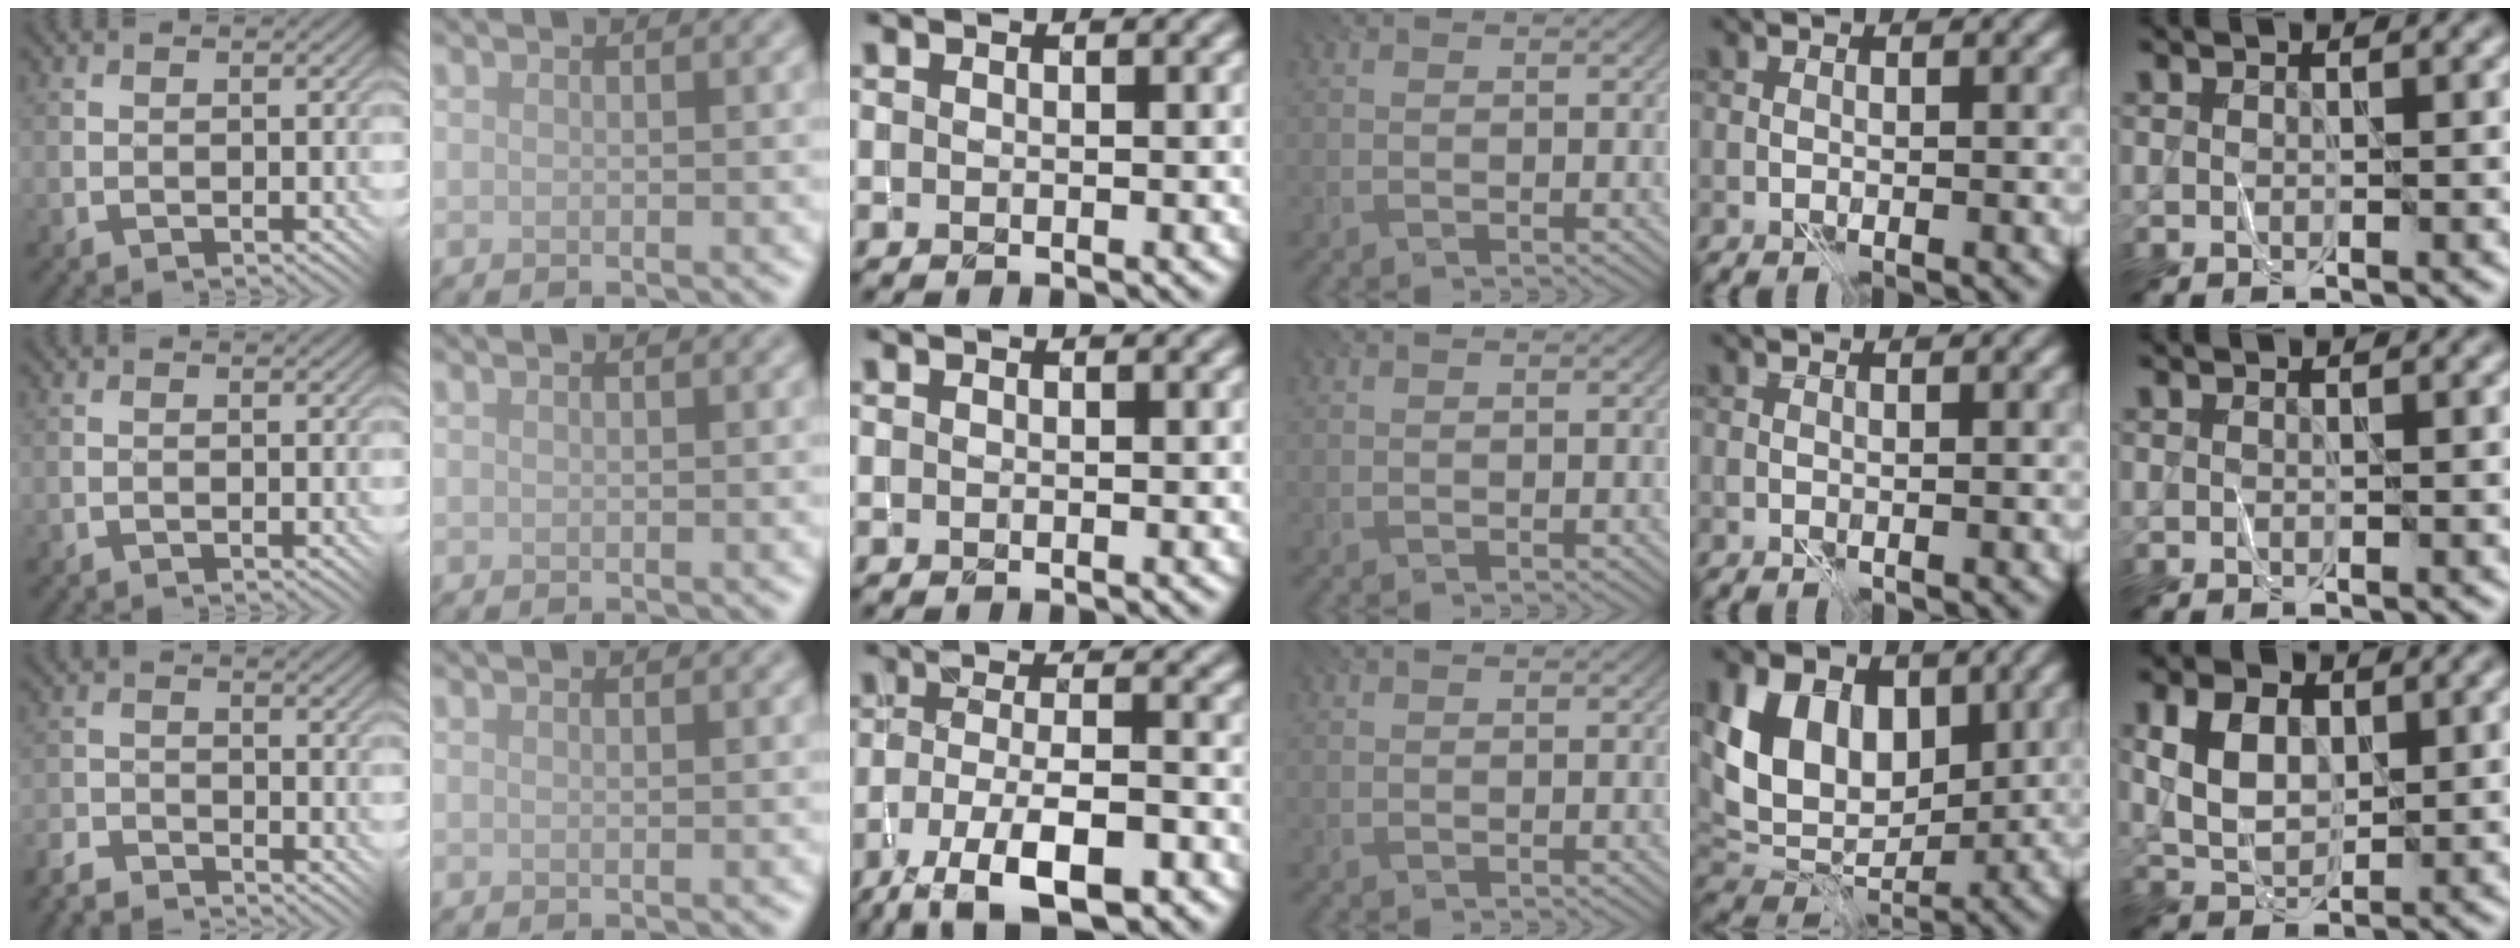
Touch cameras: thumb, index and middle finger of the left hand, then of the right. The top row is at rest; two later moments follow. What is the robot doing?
{"motion": "fold", "object": "shorts"}